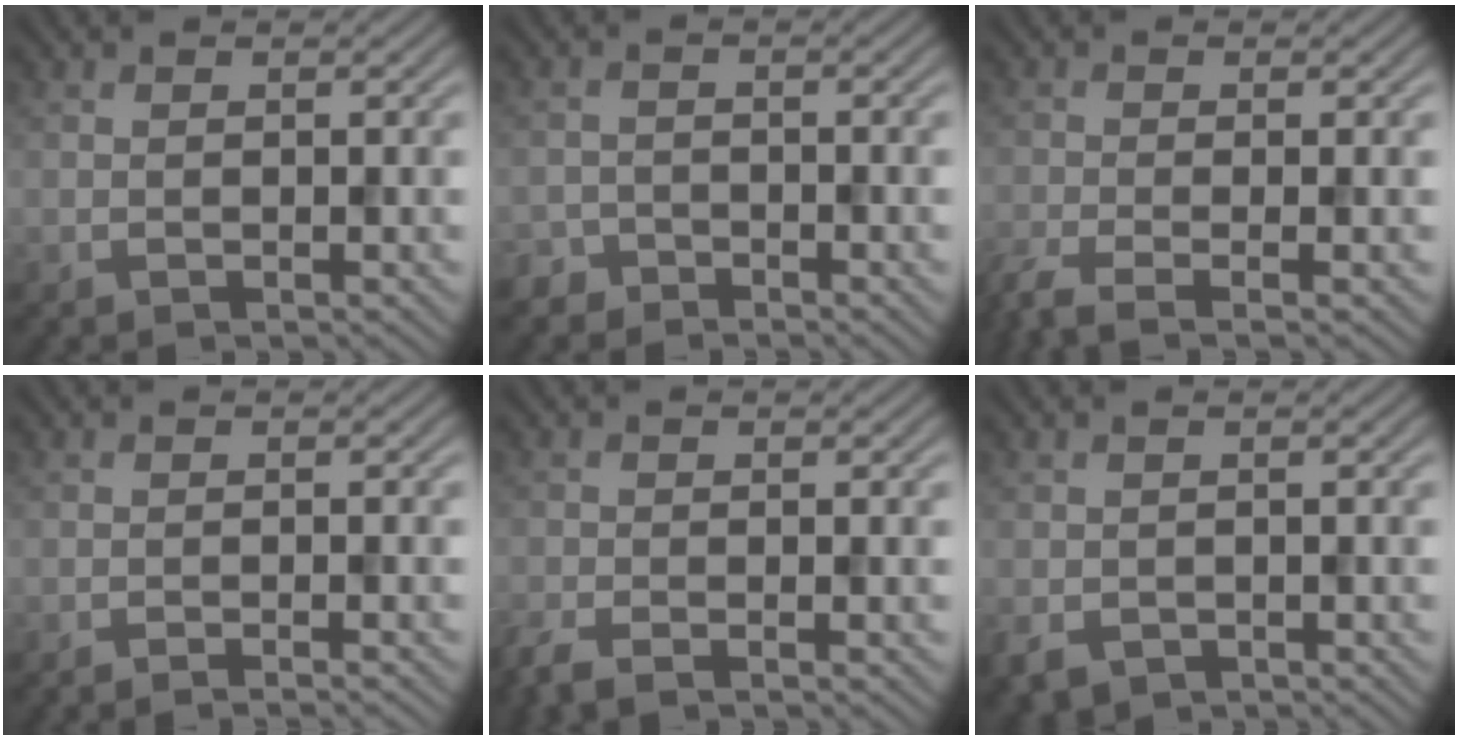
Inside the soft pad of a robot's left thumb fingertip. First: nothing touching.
{"total": 1.9, "force": [-1.7, 0.8, -0.1], "torque": [0.006, 0.002, -0.040]}
{"total": 4.3, "force": [-2.7, 0.9, 3.2], "torque": [-0.054, -0.007, -0.064]}
{"total": 1.5, "force": [-1.1, 0.2, 1.0], "torque": [-0.007, 0.003, -0.024]}
{"total": 2.6, "force": [-2.1, 0.4, 1.6], "torque": [-0.035, -0.008, -0.046]}
{"total": 2.2, "force": [-1.3, 1.6, 0.9], "torque": [-0.024, -0.013, -0.027]}